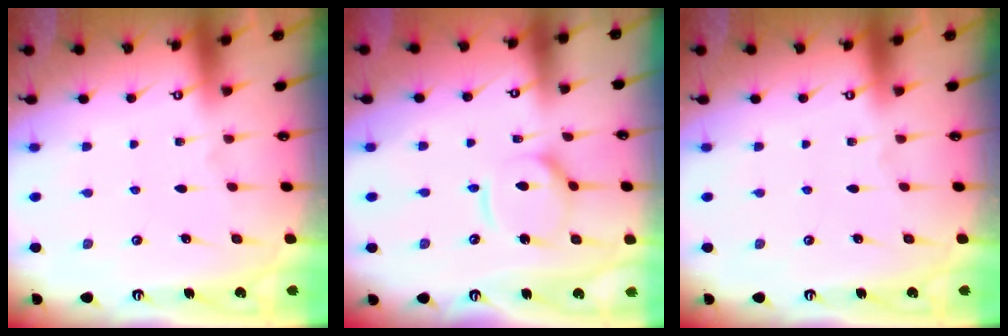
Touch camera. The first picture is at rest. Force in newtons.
{"total": 12.0, "press": 11.9, "slide": 1.4}
{"total": 0.0}